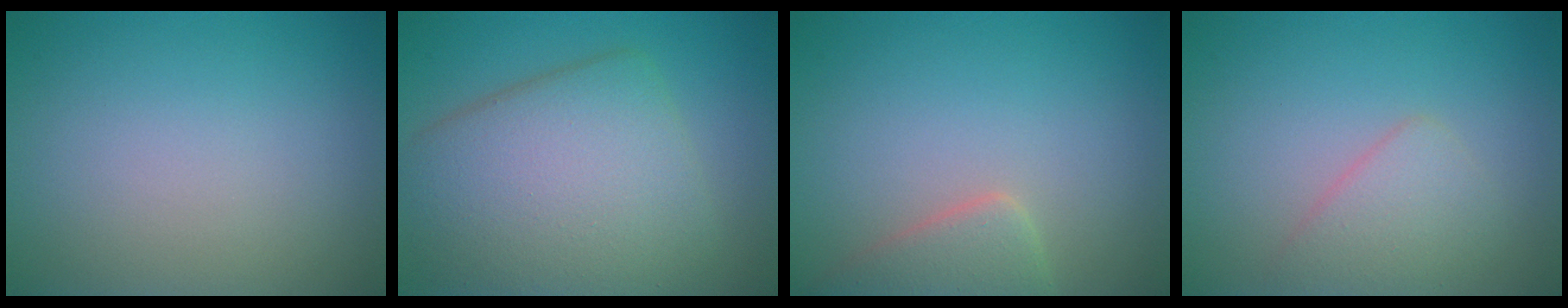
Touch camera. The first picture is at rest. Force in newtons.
{"total": 9.2, "press": 9.2, "slide": 0.5}
{"total": 2.9, "press": 2.9, "slide": 0.3}
{"total": 2.4, "press": 2.4, "slide": 0.1}